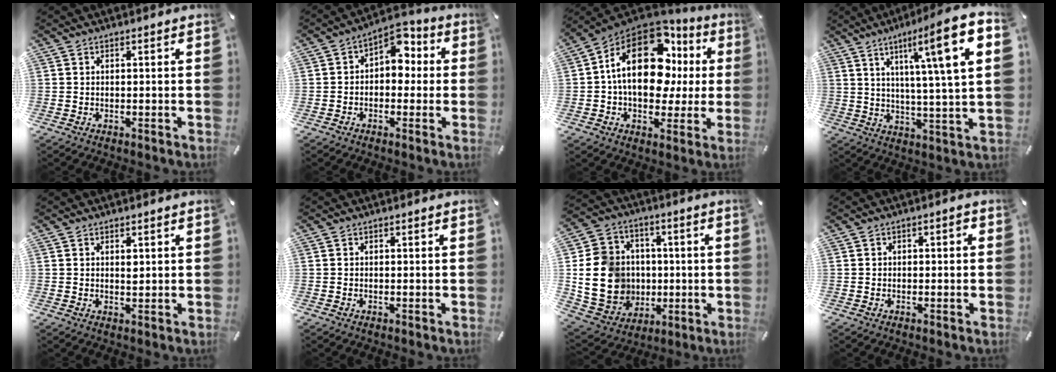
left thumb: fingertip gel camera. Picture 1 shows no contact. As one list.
[{"total": 7.1, "force": [1.9, 5.0, 4.7], "torque": [-0.063, -0.016, 0.027]}, {"total": 21.8, "force": [5.2, 13.4, 16.4], "torque": [-0.275, -0.021, 0.088]}, {"total": 15.4, "force": [6.3, 1.5, 14.0], "torque": [-0.218, -0.030, 0.082]}, {"total": 1.5, "force": [0.6, 0.8, 1.1], "torque": [-0.015, -0.002, 0.009]}, {"total": 0.0}, {"total": 17.8, "force": [-0.4, 15.9, 8.0], "torque": [-0.169, 0.008, 0.003]}, {"total": 1.0, "force": [-0.2, 0.9, 0.4], "torque": [-0.010, 0.008, -0.006]}]